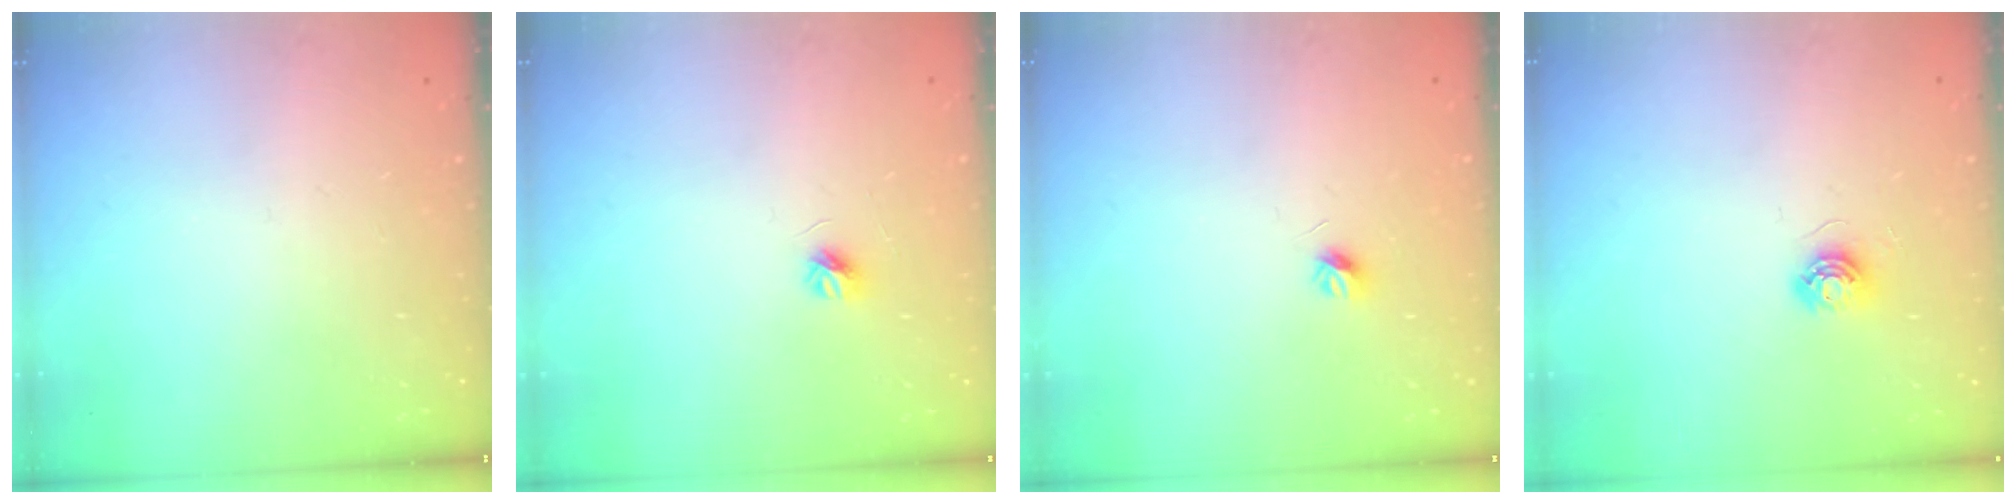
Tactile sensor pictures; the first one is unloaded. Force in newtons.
{"total": 4.1, "press": 4.0, "slide": 0.4}
{"total": 4.0, "press": 3.9, "slide": 0.9}
{"total": 5.6, "press": 5.6, "slide": 0.3}